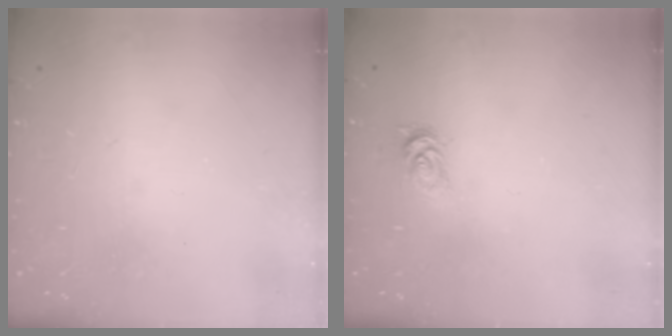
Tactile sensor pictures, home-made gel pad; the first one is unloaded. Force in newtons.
{"total": 1.8, "press": 1.8, "slide": 0.3}